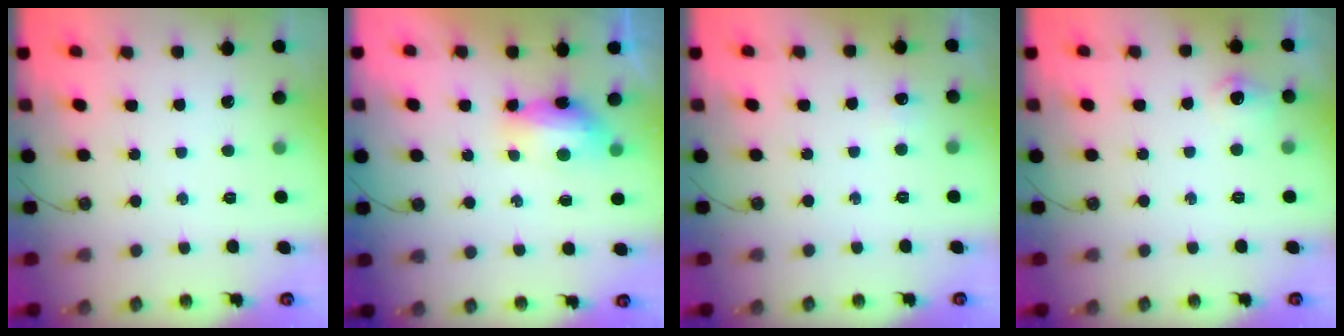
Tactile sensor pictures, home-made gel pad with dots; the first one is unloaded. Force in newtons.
{"total": 7.7, "press": 7.6, "slide": 1.1}
{"total": 4.3, "press": 4.2, "slide": 0.6}
{"total": 6.9, "press": 6.9, "slide": 0.4}